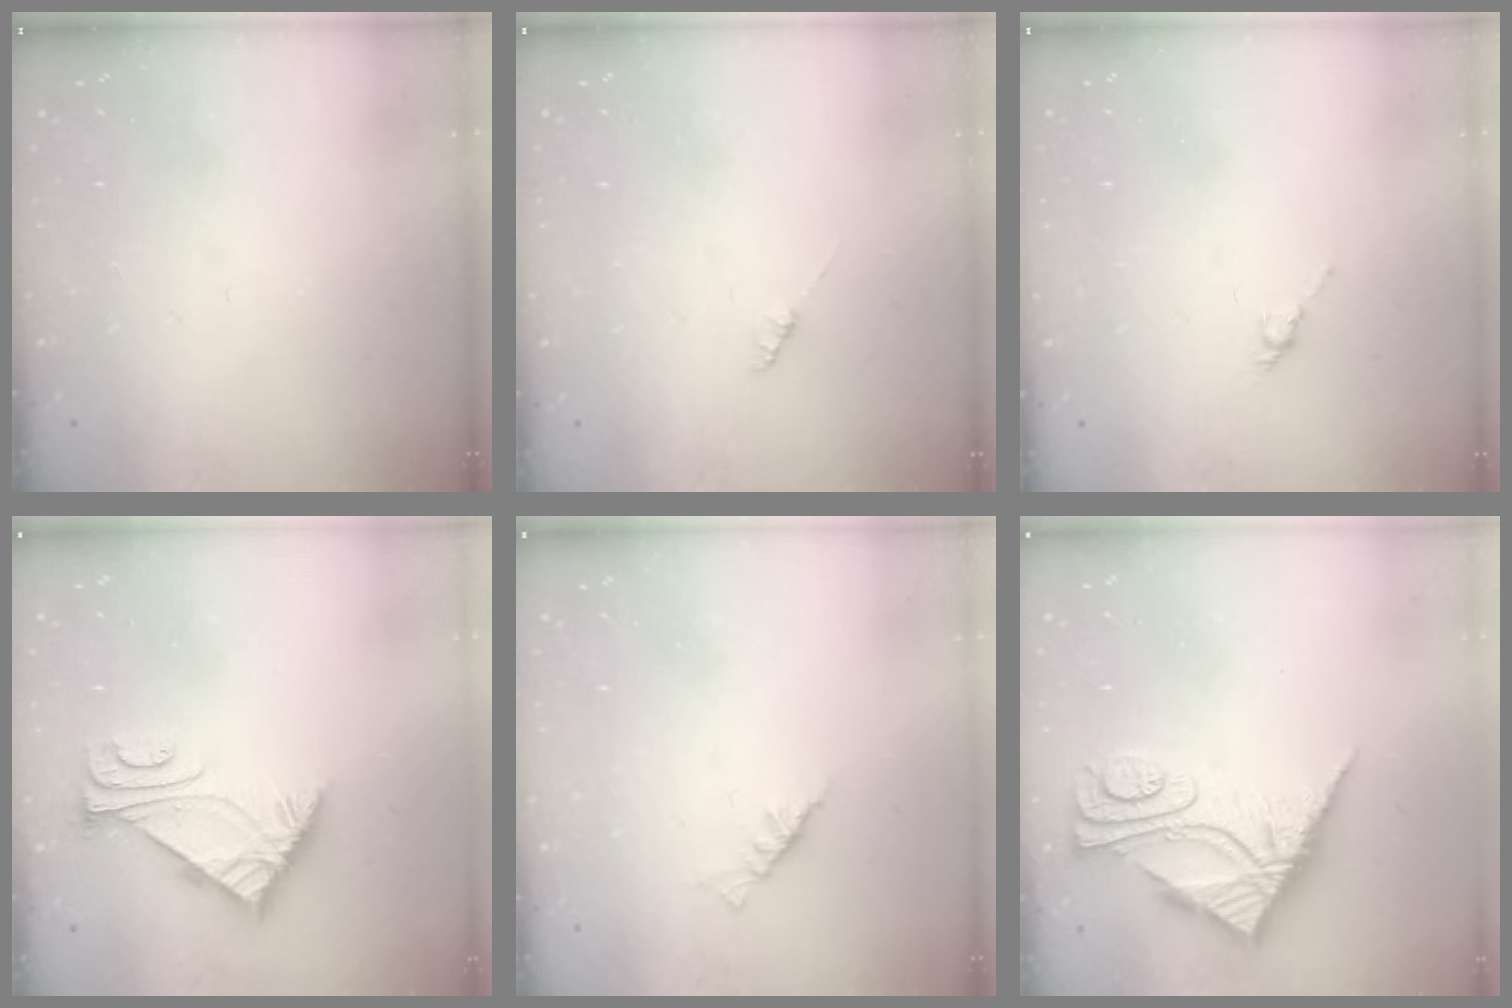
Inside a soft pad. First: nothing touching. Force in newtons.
{"total": 1.4, "press": 1.4, "slide": 0.2}
{"total": 3.3, "press": 3.2, "slide": 0.8}
{"total": 5.7, "press": 5.6, "slide": 1.1}
{"total": 2.3, "press": 2.2, "slide": 0.5}
{"total": 8.8, "press": 8.8, "slide": 0.7}